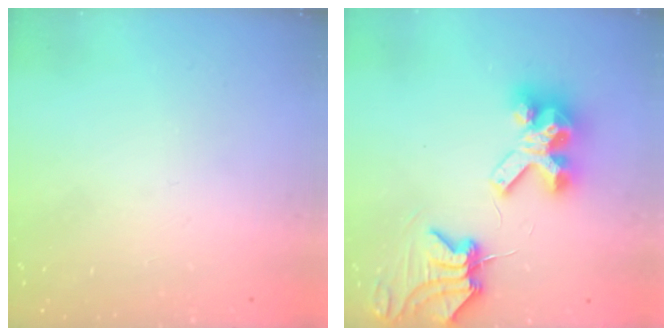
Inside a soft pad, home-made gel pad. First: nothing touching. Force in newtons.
{"total": 9.8, "press": 9.7, "slide": 1.2}